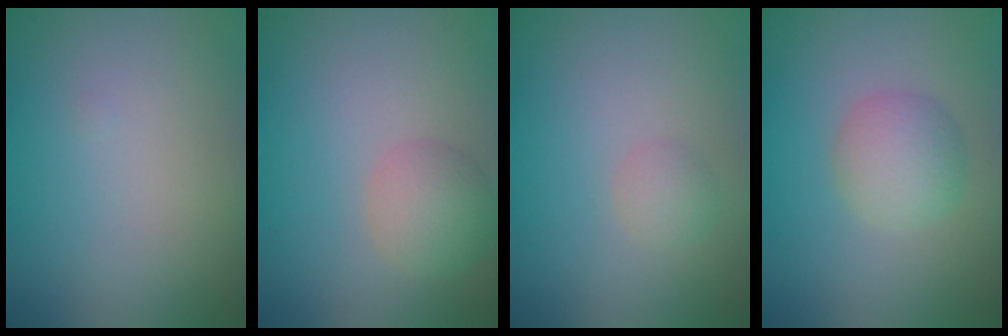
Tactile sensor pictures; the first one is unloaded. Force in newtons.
{"total": 2.7, "press": 2.7, "slide": 0.1}
{"total": 1.3, "press": 1.3, "slide": 0.0}
{"total": 3.2, "press": 3.2, "slide": 0.0}